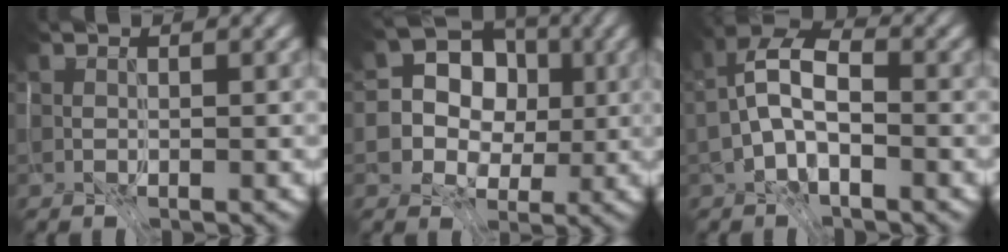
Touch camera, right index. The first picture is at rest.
{"total": 8.8, "force": [3.0, 7.3, 4.1], "torque": [-0.074, 0.020, 0.050]}
{"total": 4.2, "force": [-3.8, -1.1, 1.4], "torque": [-0.013, -0.003, -0.062]}